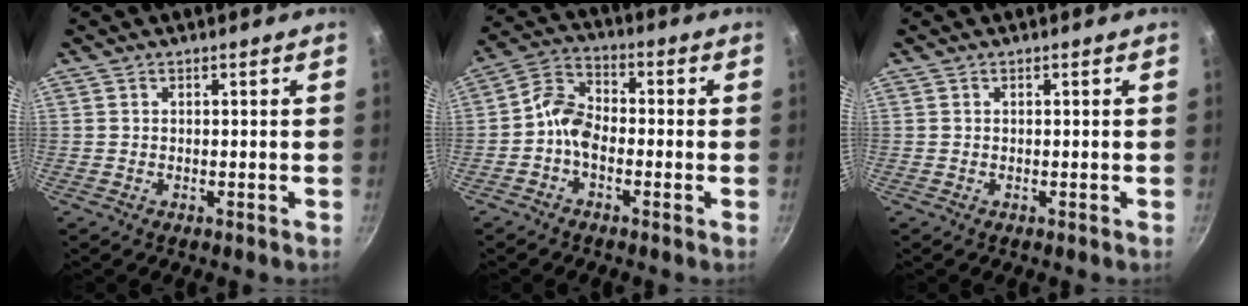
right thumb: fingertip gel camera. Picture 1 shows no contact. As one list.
[{"total": 7.5, "force": [-1.7, 4.7, 5.5], "torque": [-0.093, 0.025, -0.049]}, {"total": 0.0}]